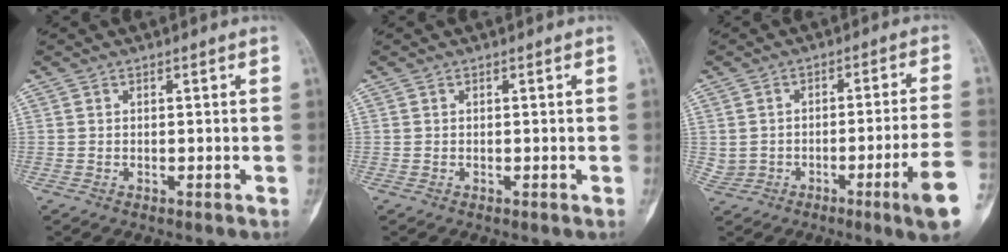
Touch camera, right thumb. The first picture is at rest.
{"total": 0.0}
{"total": 9.9, "force": [-3.4, 1.0, 9.3], "torque": [-0.139, 0.024, -0.044]}